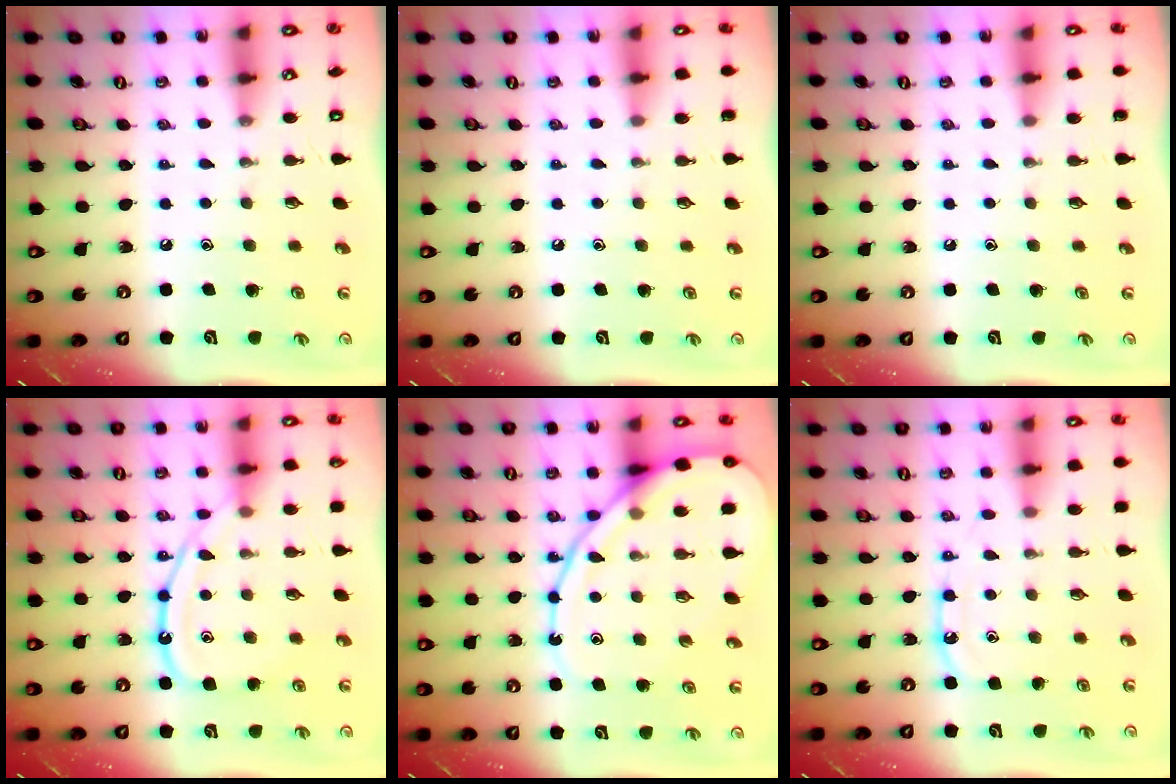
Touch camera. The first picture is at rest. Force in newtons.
{"total": 0.0}
{"total": 0.0}
{"total": 12.5, "press": 12.5, "slide": 1.1}
{"total": 15.4, "press": 15.3, "slide": 1.6}
{"total": 8.2, "press": 8.1, "slide": 0.9}